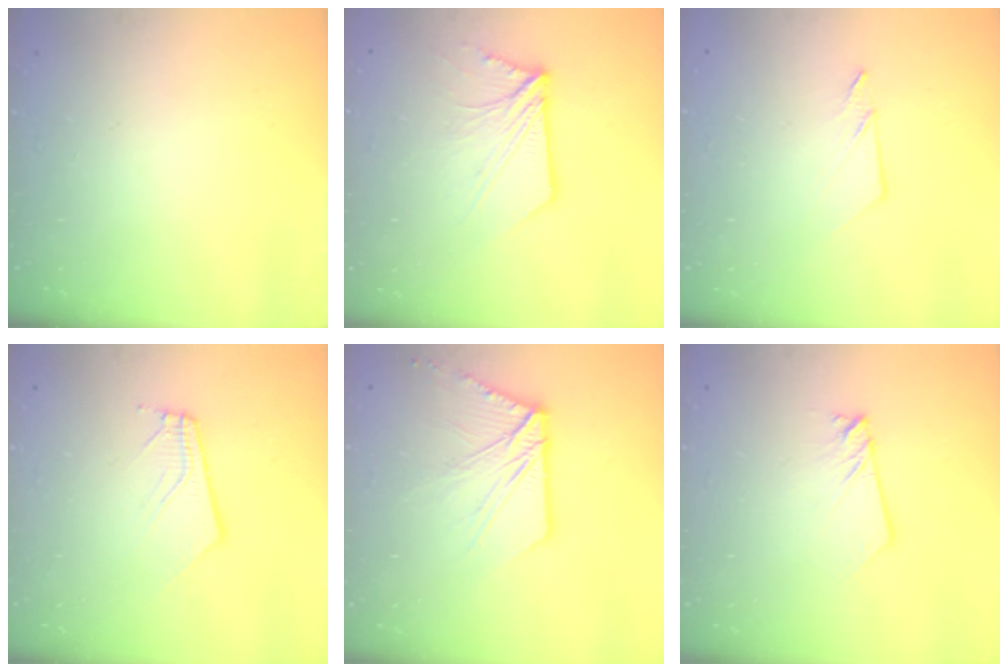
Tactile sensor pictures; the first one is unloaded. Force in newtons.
{"total": 9.8, "press": 9.7, "slide": 0.9}
{"total": 4.5, "press": 4.5, "slide": 0.1}
{"total": 3.8, "press": 3.8, "slide": 0.3}
{"total": 13.2, "press": 13.1, "slide": 1.4}
{"total": 1.9, "press": 1.9, "slide": 0.2}